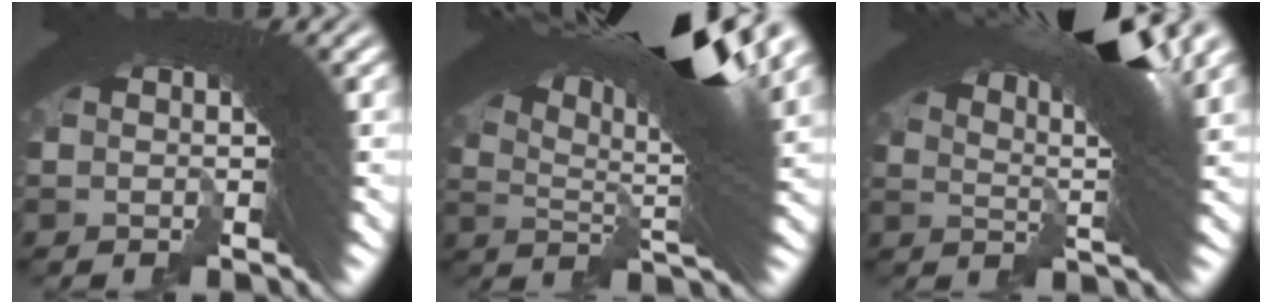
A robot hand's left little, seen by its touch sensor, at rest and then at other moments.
{"total": 18.3, "force": [8.1, 5.4, 15.5], "torque": [-0.207, 0.038, 0.107]}
{"total": 13.9, "force": [6.6, 3.5, 11.6], "torque": [-0.139, 0.045, 0.082]}